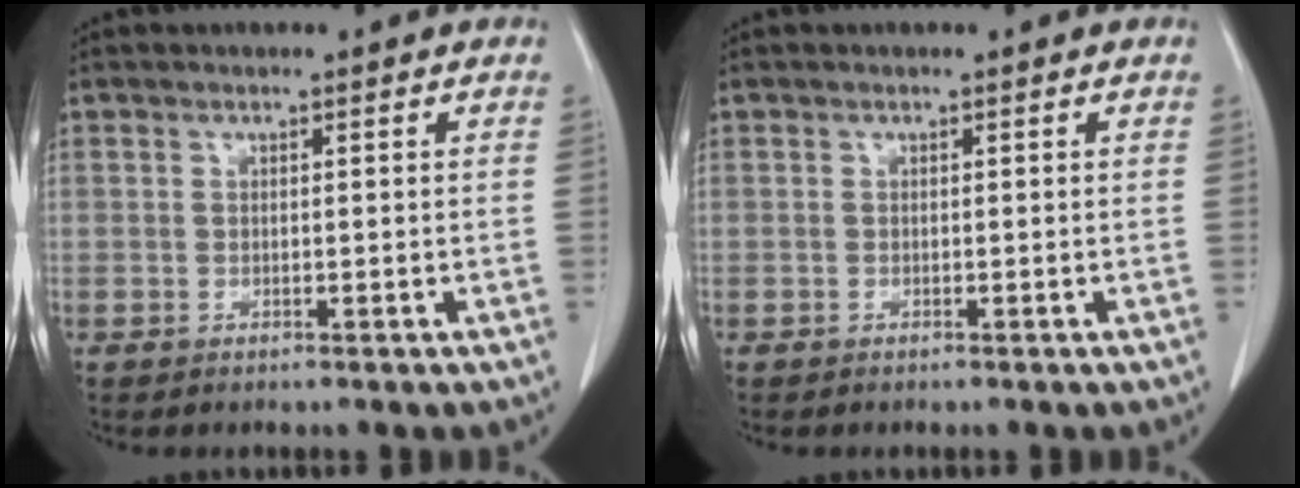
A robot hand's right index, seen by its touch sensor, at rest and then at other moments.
{"total": 0.0}